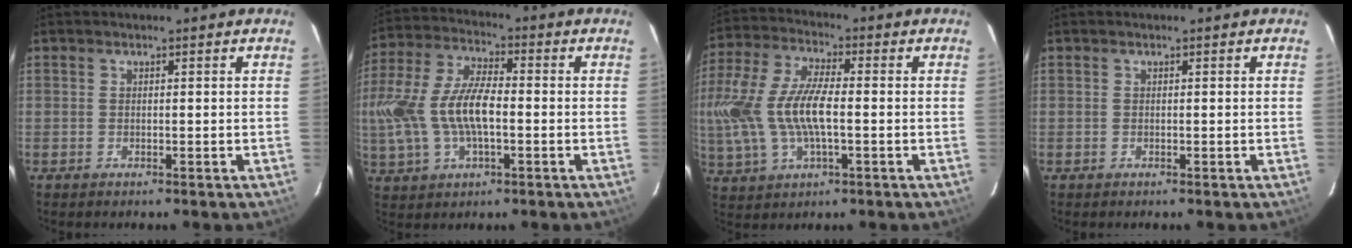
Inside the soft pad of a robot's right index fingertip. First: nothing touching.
{"total": 15.7, "force": [-1.8, 7.4, 13.7], "torque": [-0.297, 0.008, -0.031]}
{"total": 16.3, "force": [-1.3, 7.1, 14.6], "torque": [-0.317, 0.003, -0.023]}
{"total": 0.0}